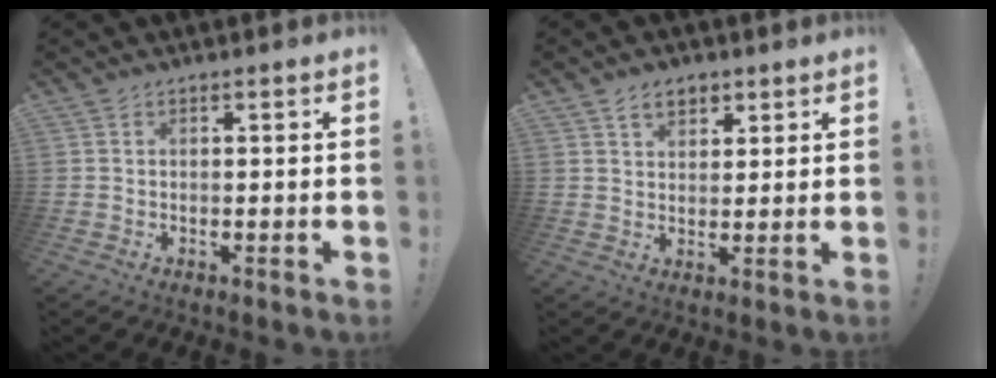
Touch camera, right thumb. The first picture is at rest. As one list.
[{"total": 5.4, "force": [3.2, 3.3, 2.7], "torque": [-0.041, -0.006, 0.058]}]